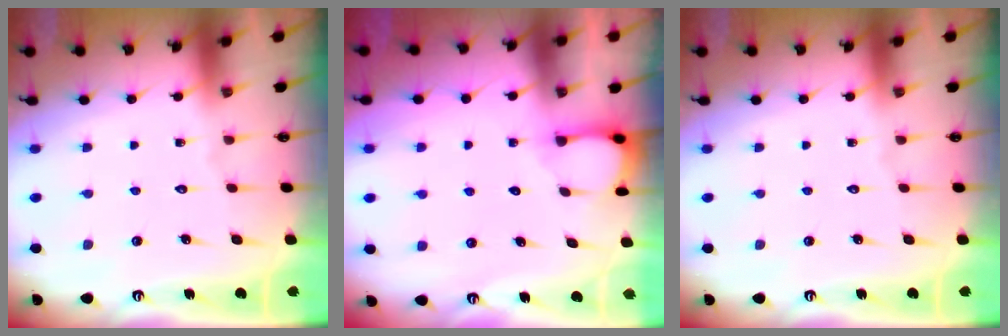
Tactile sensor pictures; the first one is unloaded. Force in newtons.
{"total": 2.3, "press": 2.3, "slide": 0.3}
{"total": 0.0}